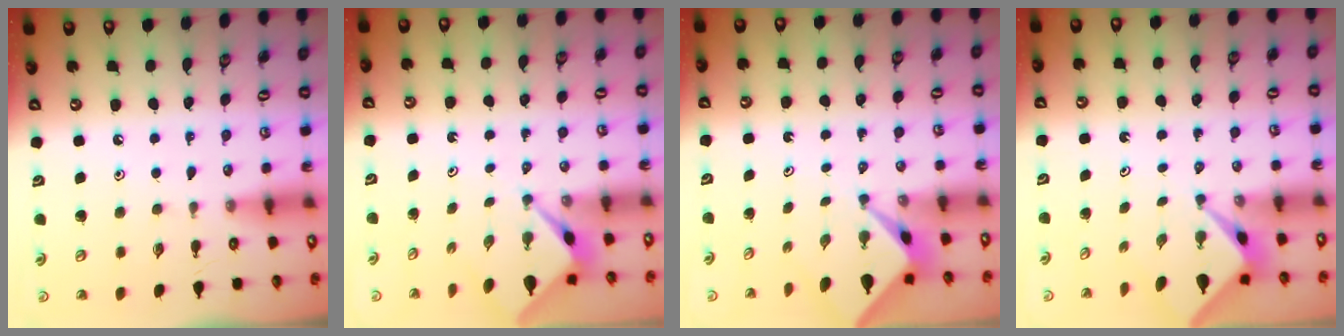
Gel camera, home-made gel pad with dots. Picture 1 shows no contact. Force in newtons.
{"total": 2.6, "press": 2.6, "slide": 0.1}
{"total": 2.1, "press": 2.1, "slide": 0.3}
{"total": 2.1, "press": 2.1, "slide": 0.2}